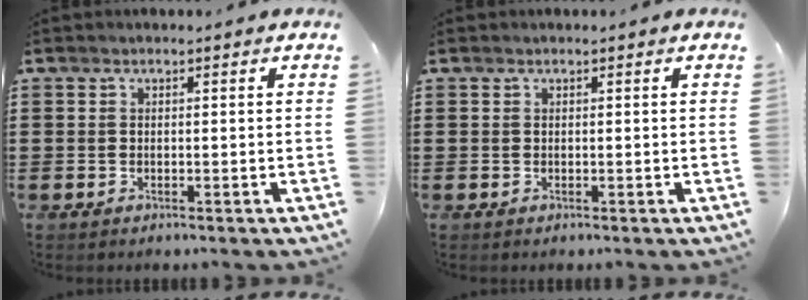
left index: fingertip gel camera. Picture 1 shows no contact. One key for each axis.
{"total": 0.0}